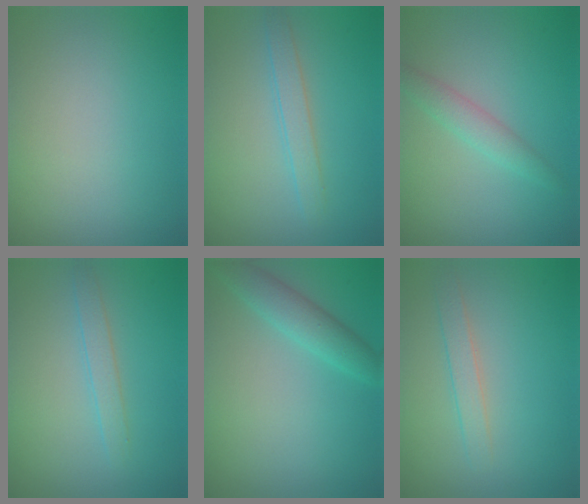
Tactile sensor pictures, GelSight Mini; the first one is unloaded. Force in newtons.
{"total": 1.9, "press": 1.9, "slide": 0.1}
{"total": 2.0, "press": 2.0, "slide": 0.0}
{"total": 1.5, "press": 1.5, "slide": 0.0}
{"total": 2.8, "press": 2.8, "slide": 0.2}
{"total": 1.7, "press": 1.7, "slide": 0.0}